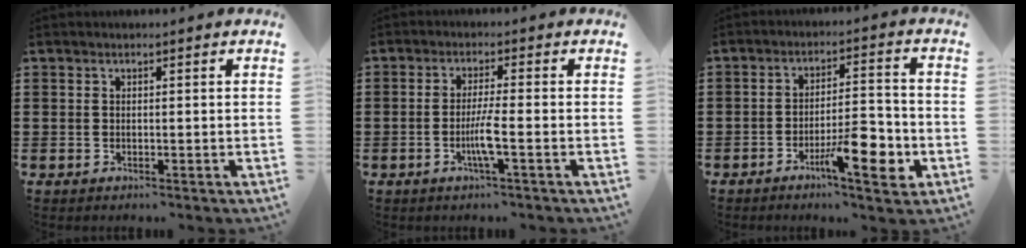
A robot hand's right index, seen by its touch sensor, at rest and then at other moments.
{"total": 4.3, "force": [-1.5, -0.2, 4.0], "torque": [-0.077, -0.012, -0.031]}
{"total": 9.2, "force": [-4.4, 2.2, 7.7], "torque": [-0.113, 0.004, -0.071]}